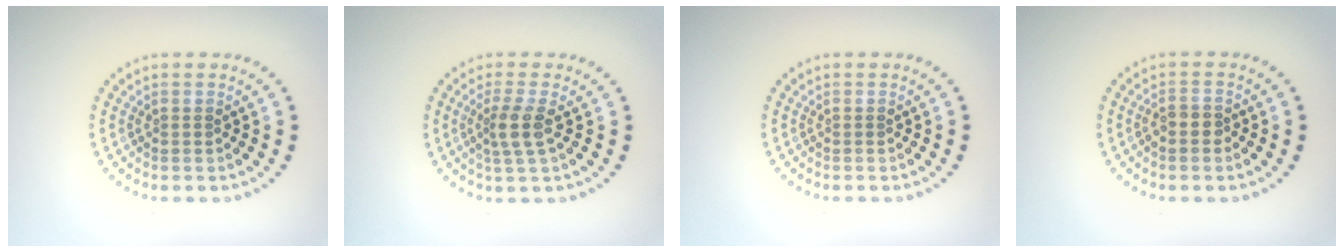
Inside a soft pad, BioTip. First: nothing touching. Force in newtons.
{"total": 2.5, "press": 1.9, "slide": 1.6}
{"total": 0.0}
{"total": 1.6, "press": 1.5, "slide": 0.6}